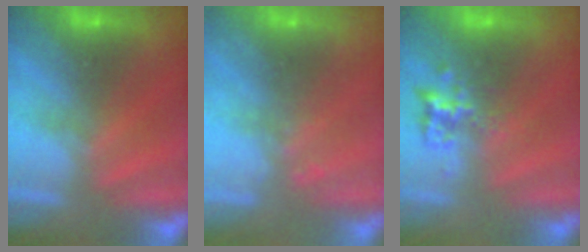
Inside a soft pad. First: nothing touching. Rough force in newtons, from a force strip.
{"total": 5.8}
{"total": 2.3}